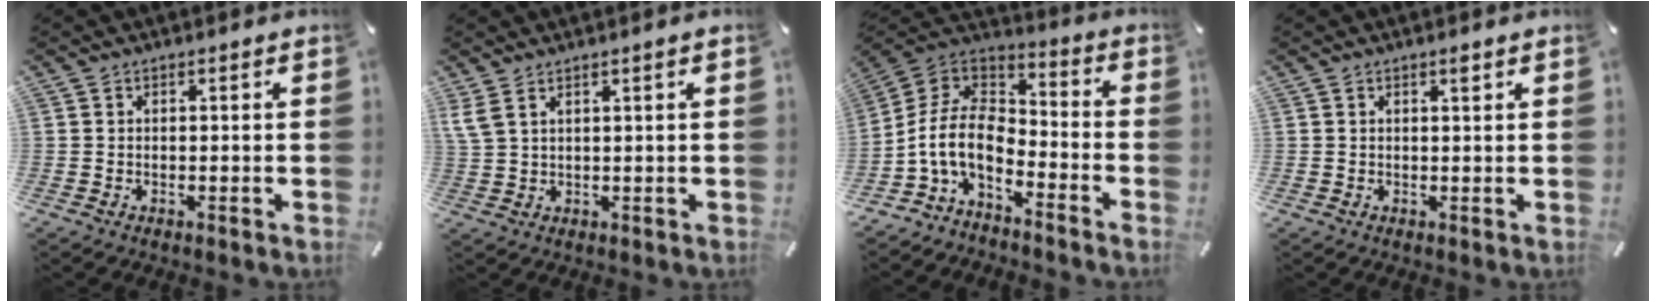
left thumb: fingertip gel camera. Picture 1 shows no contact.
{"total": 3.0, "force": [1.6, 0.6, 2.4], "torque": [-0.052, -0.003, 0.031]}
{"total": 11.1, "force": [-5.9, 6.2, 7.1], "torque": [-0.171, 0.006, -0.119]}
{"total": 1.3, "force": [0.7, 0.3, 1.0], "torque": [-0.021, 0.001, 0.012]}